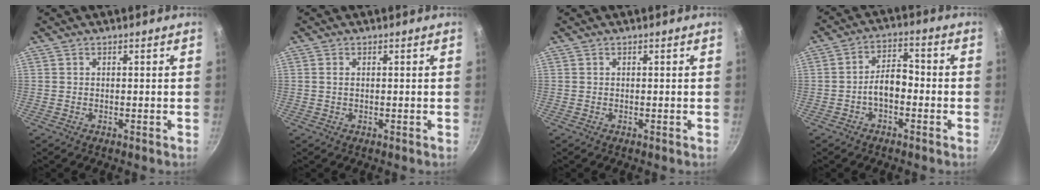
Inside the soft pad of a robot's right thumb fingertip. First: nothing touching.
{"total": 0.9, "force": [0.1, 0.5, 0.7], "torque": [-0.014, 0.001, 0.002]}
{"total": 0.0}
{"total": 6.1, "force": [-2.0, 3.4, 4.6], "torque": [-0.061, 0.033, -0.039]}